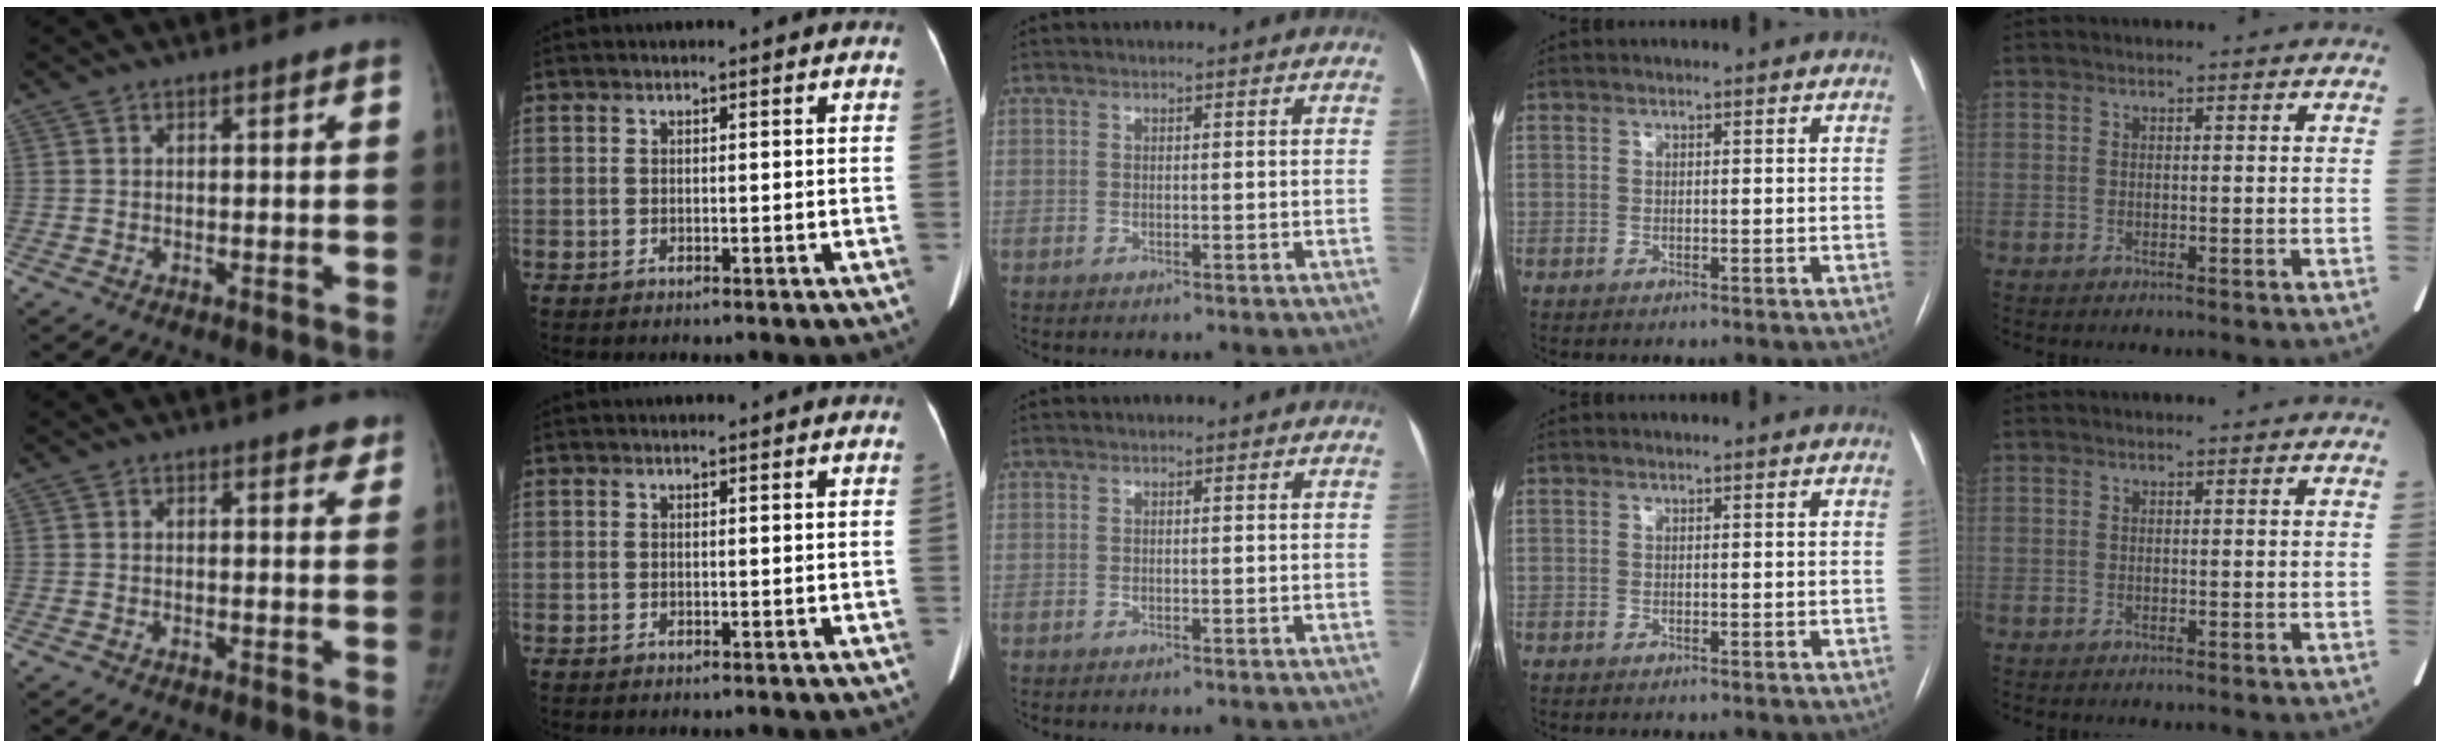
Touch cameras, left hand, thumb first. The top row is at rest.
{"thumb": {"total": 2.1, "force": [1.6, 1.0, 1.0], "torque": [0.011, -0.006, 0.012]}, "index": {"total": 0.9, "force": [0.8, 0.0, 0.3], "torque": [-0.006, 0.013, 0.014]}}